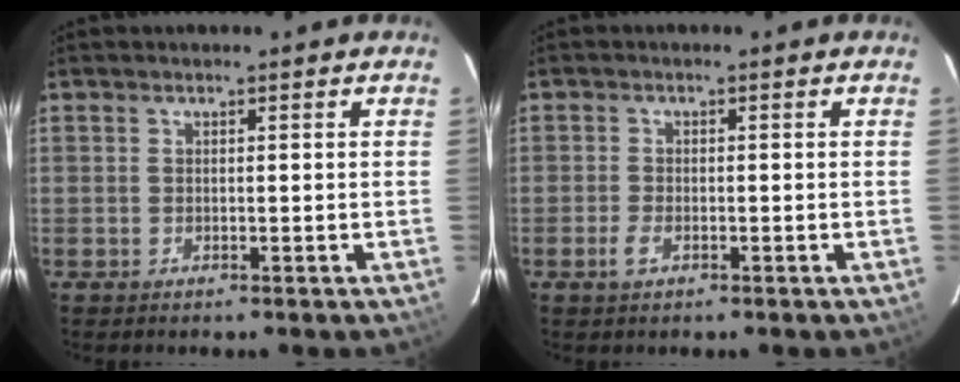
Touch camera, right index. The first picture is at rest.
{"total": 2.4, "force": [-1.2, 1.2, 1.7], "torque": [-0.039, -0.001, -0.023]}